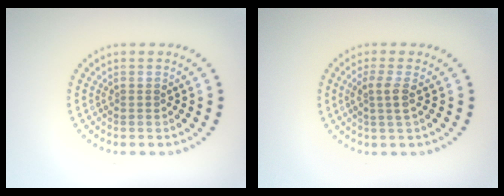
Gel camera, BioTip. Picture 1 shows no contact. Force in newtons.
{"total": 1.9, "press": 1.6, "slide": 1.0}